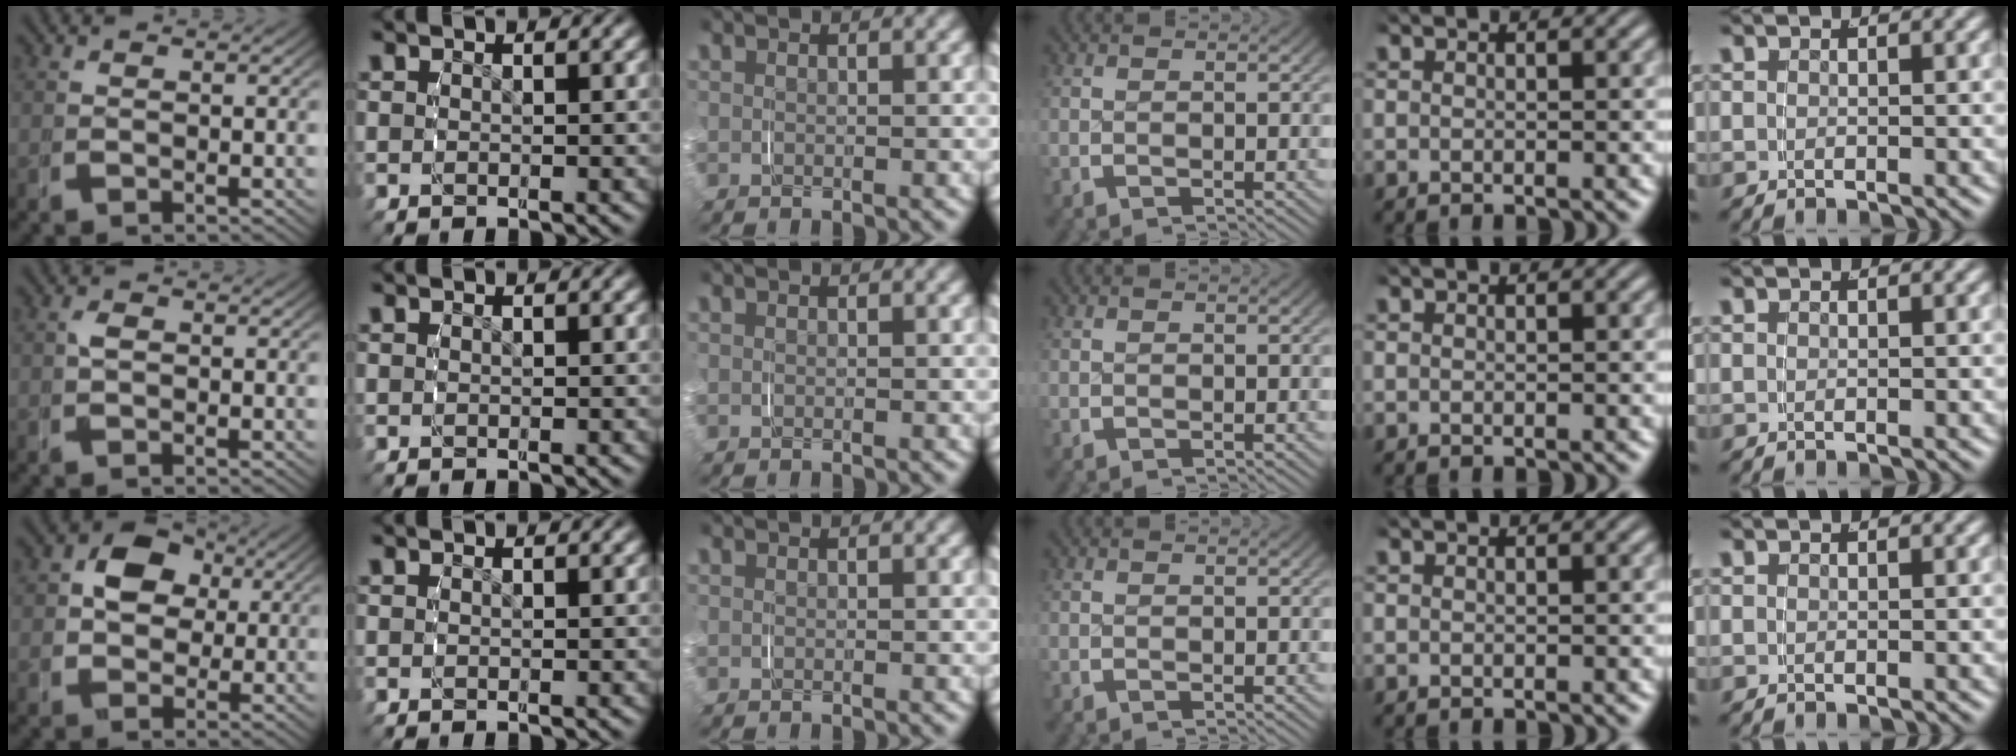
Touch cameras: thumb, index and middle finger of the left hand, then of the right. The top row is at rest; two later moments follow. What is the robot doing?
{"motion": "grasp_and_lifting", "object": "string"}